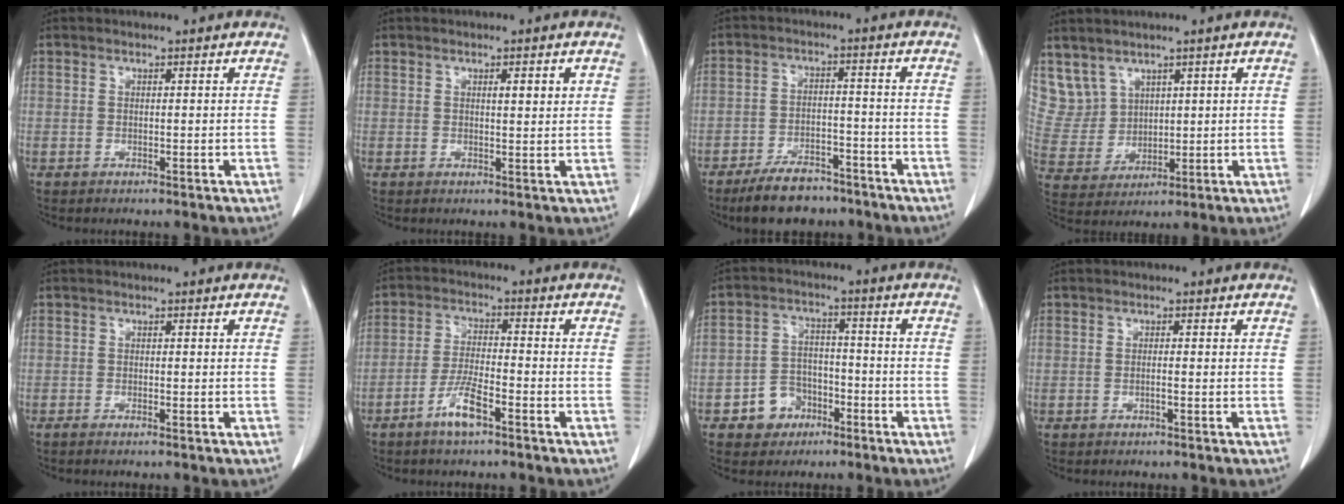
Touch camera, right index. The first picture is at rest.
{"total": 2.3, "force": [0.9, 0.3, 2.1], "torque": [-0.033, -0.003, 0.012]}
{"total": 8.7, "force": [-6.9, 3.6, 3.7], "torque": [-0.062, -0.002, -0.116]}
{"total": 8.4, "force": [5.4, 6.4, 0.9], "torque": [-0.034, 0.026, 0.131]}
{"total": 1.2, "force": [-0.9, 0.1, 0.8], "torque": [-0.014, -0.002, -0.013]}
{"total": 5.8, "force": [-3.6, 1.0, 4.5], "torque": [-0.093, -0.003, -0.070]}
{"total": 6.2, "force": [-3.2, 5.1, 1.5], "torque": [-0.027, 0.017, -0.046]}
{"total": 0.7, "force": [-0.3, -0.1, 0.6], "torque": [-0.010, 0.002, -0.004]}